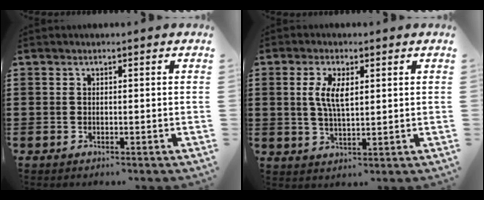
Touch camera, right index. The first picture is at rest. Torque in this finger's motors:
{"motor_torque": [0.94, 0.10, 0.23, 0.13]}